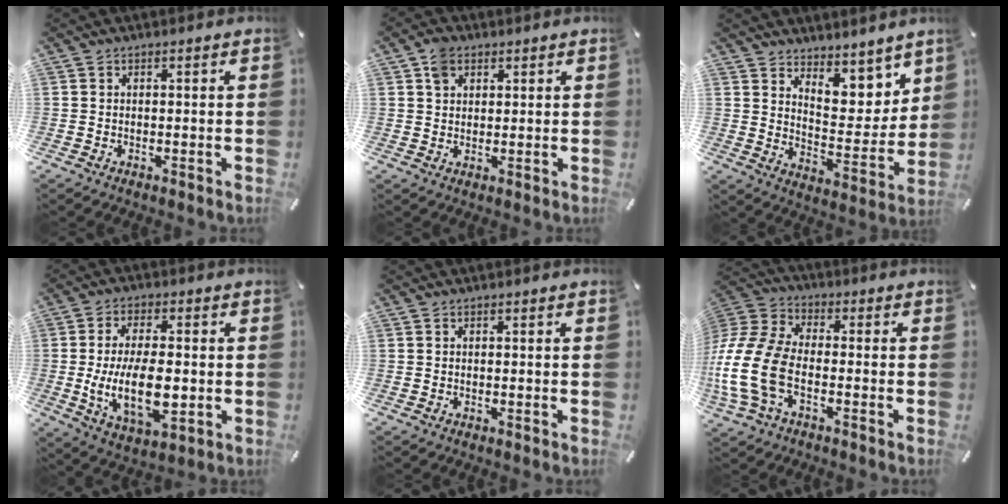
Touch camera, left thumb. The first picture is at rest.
{"total": 4.0, "force": [2.0, 2.9, 1.7], "torque": [-0.031, 0.001, 0.037]}
{"total": 9.2, "force": [7.4, 5.1, 1.9], "torque": [-0.016, -0.086, 0.133]}
{"total": 15.6, "force": [-1.3, 8.4, 13.1], "torque": [-0.250, -0.014, -0.025]}
{"total": 0.0}
{"total": 15.4, "force": [-4.7, 10.1, 10.6], "torque": [-0.244, 0.013, -0.087]}